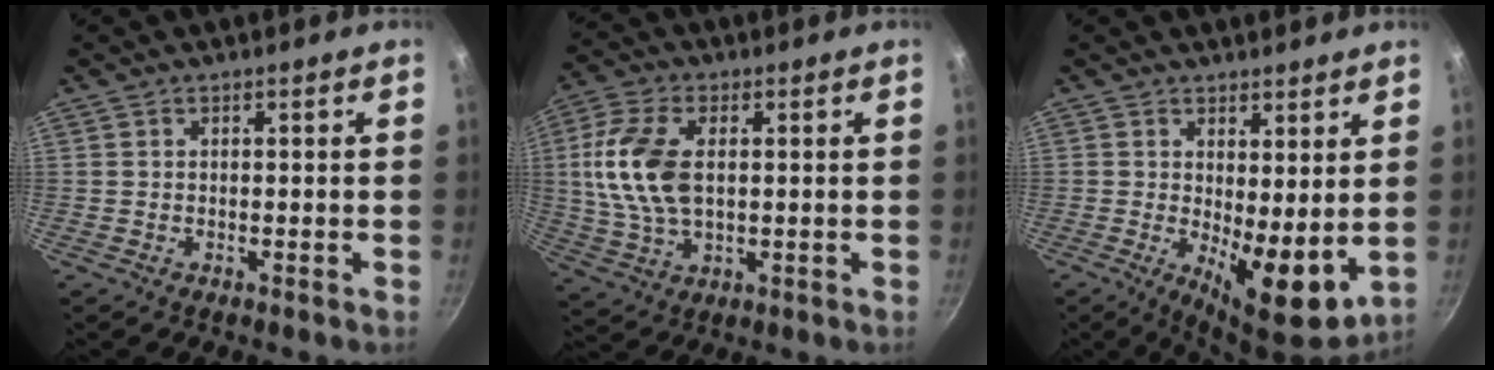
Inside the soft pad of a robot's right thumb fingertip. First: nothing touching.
{"total": 13.3, "force": [1.6, 7.7, 10.7], "torque": [-0.214, 0.004, 0.029]}
{"total": 9.4, "force": [1.0, 3.8, 8.5], "torque": [-0.104, -0.024, 0.024]}